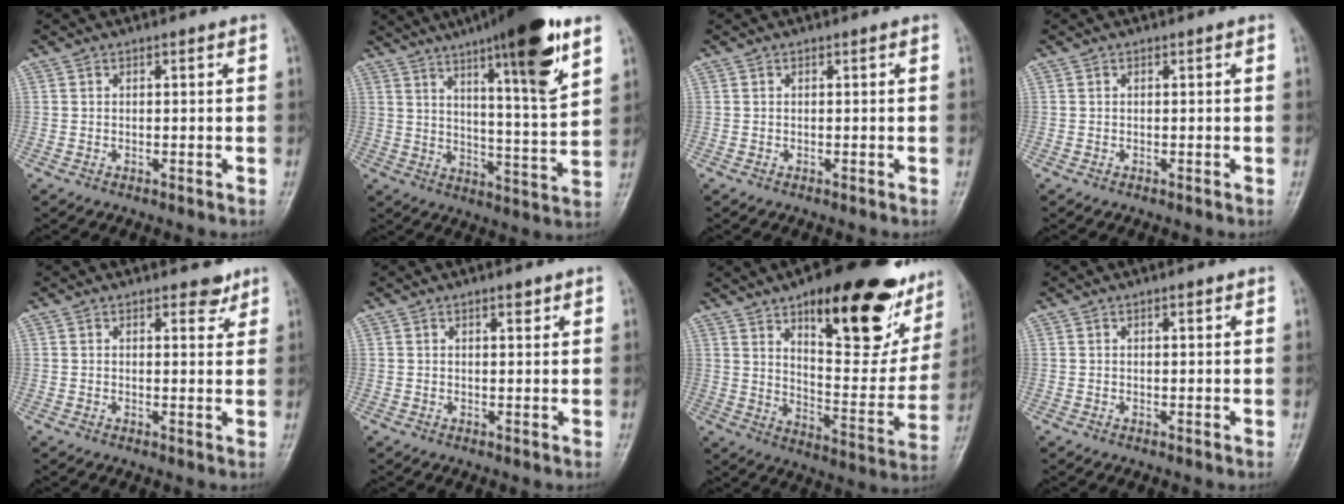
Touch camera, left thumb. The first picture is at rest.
{"total": 19.9, "force": [11.5, 2.8, 15.9], "torque": [-0.221, -0.053, 0.176]}
{"total": 0.0}
{"total": 0.0}
{"total": 2.9, "force": [2.1, 1.4, 1.4], "torque": [-0.003, -0.013, 0.027]}
{"total": 1.9, "force": [1.3, 0.6, 1.3], "torque": [-0.013, -0.006, 0.018]}
{"total": 29.0, "force": [16.3, 11.0, 21.3], "torque": [-0.242, -0.055, 0.236]}
{"total": 1.0, "force": [0.6, 0.3, 0.8], "torque": [-0.012, -0.001, 0.008]}